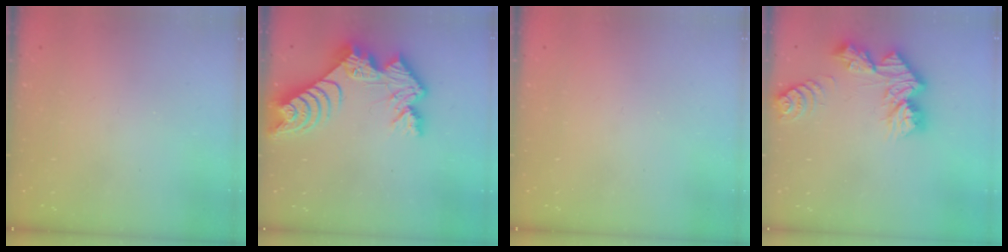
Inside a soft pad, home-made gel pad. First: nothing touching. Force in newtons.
{"total": 13.7, "press": 13.7, "slide": 1.1}
{"total": 0.0}
{"total": 12.8, "press": 12.7, "slide": 1.1}